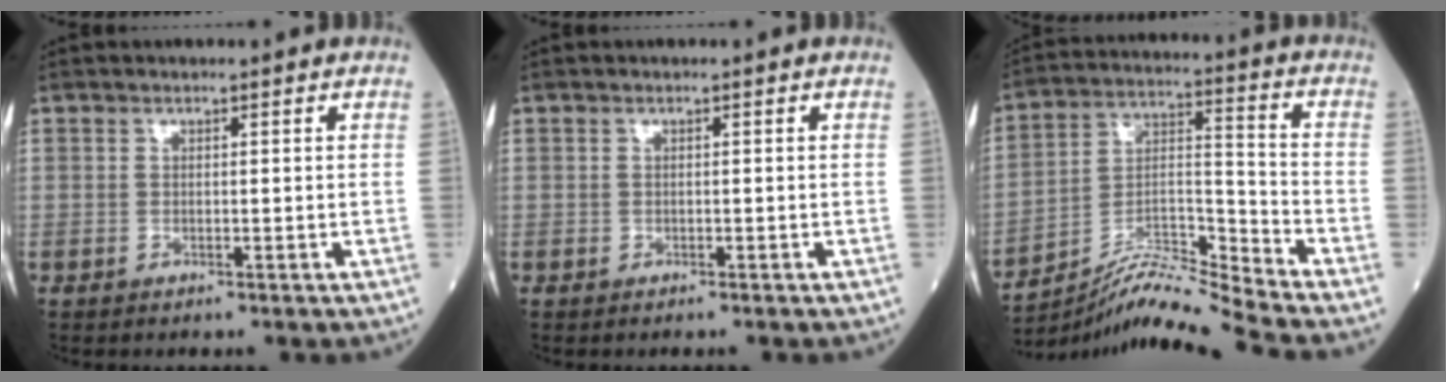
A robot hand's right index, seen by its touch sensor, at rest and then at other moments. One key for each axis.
{"total": 0.0}
{"total": 11.5, "fx": -10.7, "fy": -3.3, "fz": 2.4, "tx": -0.052, "ty": 0.028, "tz": -0.192}